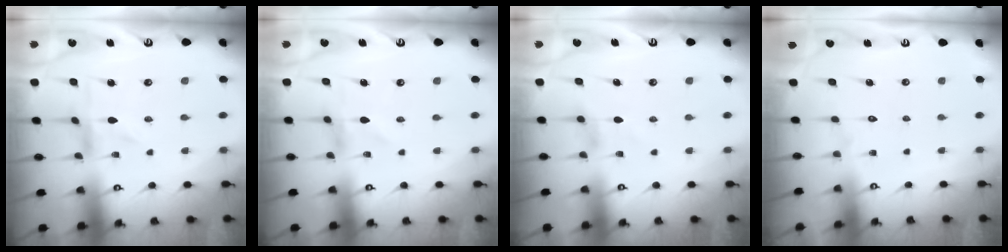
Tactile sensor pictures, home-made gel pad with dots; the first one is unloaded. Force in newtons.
{"total": 0.7, "press": 0.7, "slide": 0.1}
{"total": 1.0, "press": 1.0, "slide": 0.3}
{"total": 1.5, "press": 1.5, "slide": 0.1}